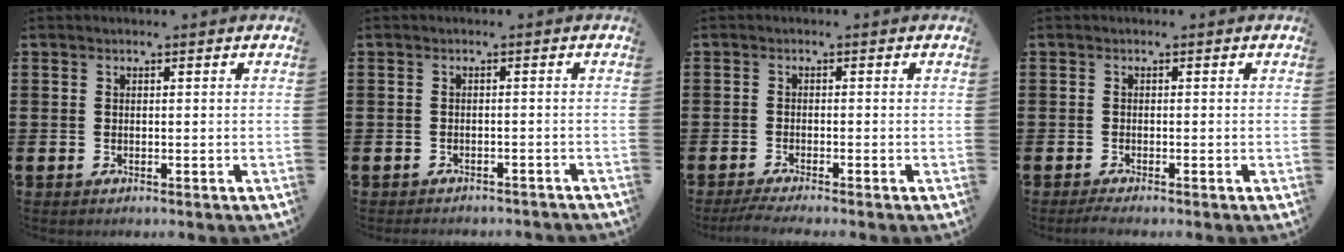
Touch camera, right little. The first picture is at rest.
{"total": 1.1, "force": [-1.1, 0.0, 0.0], "torque": [-0.004, 0.001, -0.022]}
{"total": 1.7, "force": [-1.2, 0.0, 1.1], "torque": [-0.018, 0.000, -0.023]}
{"total": 0.9, "force": [-0.6, 0.0, 0.7], "torque": [-0.011, -0.003, -0.011]}